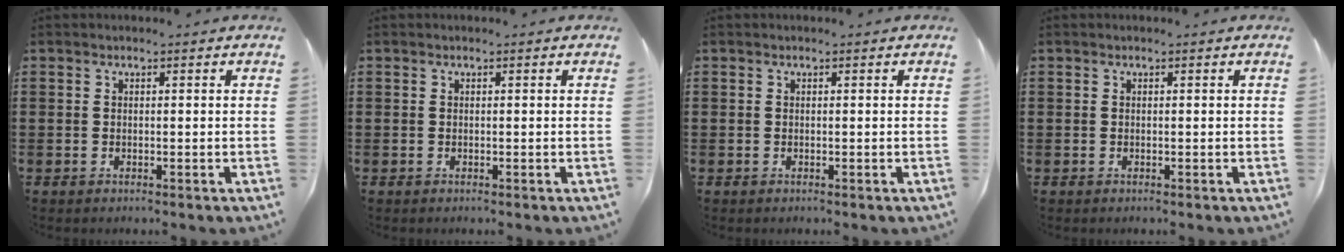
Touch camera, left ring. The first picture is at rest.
{"total": 0.0}
{"total": 0.0}
{"total": 0.0}